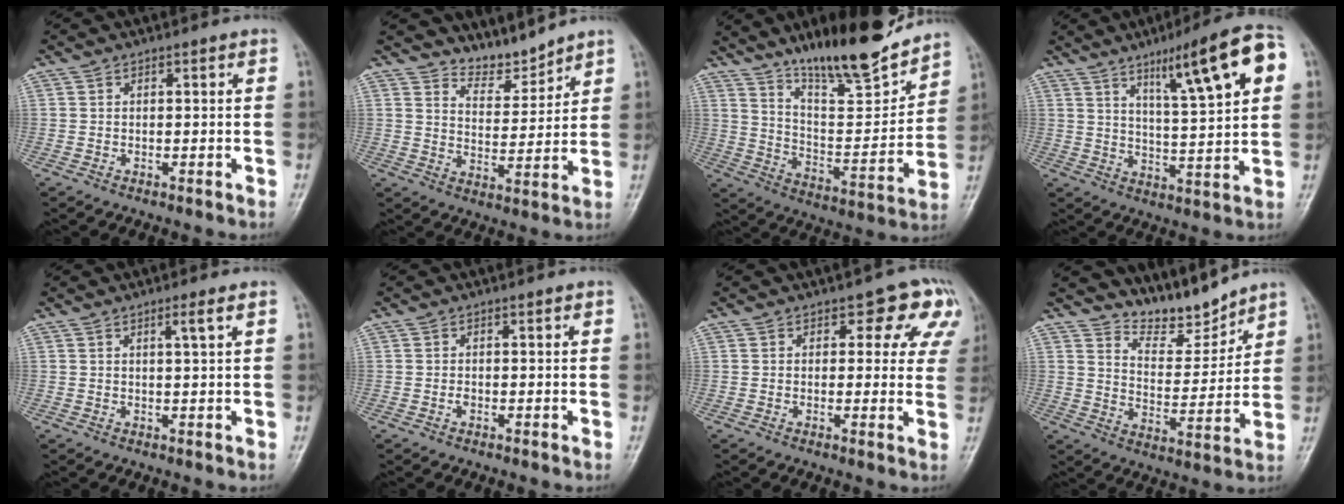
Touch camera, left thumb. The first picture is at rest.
{"total": 5.7, "force": [5.4, 1.7, 0.0], "torque": [0.021, -0.054, 0.106]}
{"total": 18.5, "force": [14.8, 4.3, 10.3], "torque": [-0.126, -0.091, 0.247]}
{"total": 15.9, "force": [6.9, 2.7, 14.0], "torque": [-0.202, -0.017, 0.106]}
{"total": 2.2, "force": [1.1, -0.1, 1.9], "torque": [-0.035, -0.006, 0.020]}
{"total": 0.9, "force": [0.0, 0.6, 0.6], "torque": [-0.004, 0.002, -0.003]}
{"total": 8.3, "force": [3.9, 5.0, 5.5], "torque": [-0.007, -0.007, 0.035]}
{"total": 8.6, "force": [8.2, 2.3, 1.4], "torque": [0.004, -0.069, 0.153]}